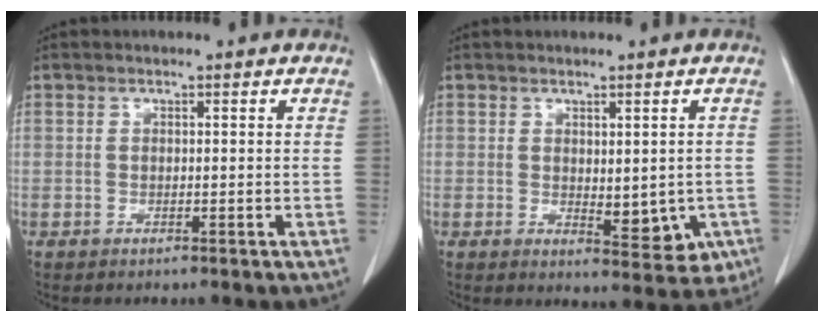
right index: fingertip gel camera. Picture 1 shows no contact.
{"total": 7.0, "force": [-1.3, 3.1, 6.1], "torque": [-0.061, -0.013, -0.006]}